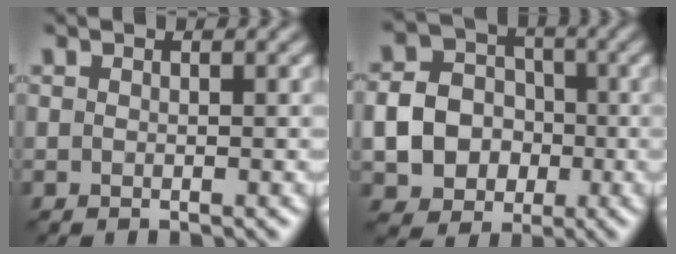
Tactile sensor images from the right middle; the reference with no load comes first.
{"total": 5.9, "force": [-1.3, 5.1, 2.6], "torque": [-0.042, -0.005, -0.040]}